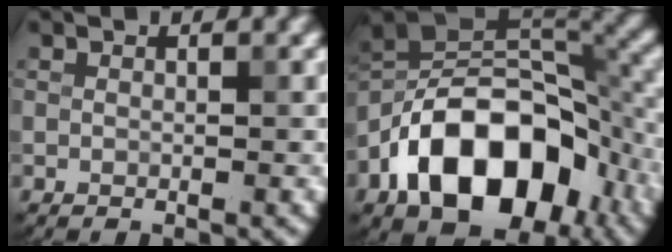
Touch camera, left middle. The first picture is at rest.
{"total": 14.4, "force": [-6.5, 8.6, 9.5], "torque": [-0.154, 0.009, -0.128]}